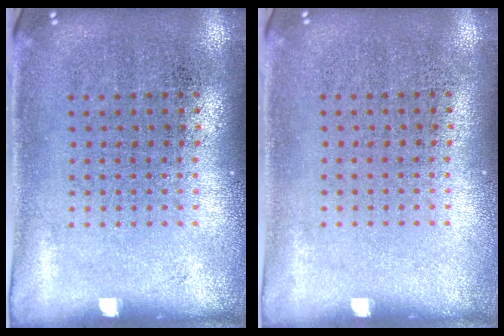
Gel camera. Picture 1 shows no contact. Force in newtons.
{"total": 0.0}